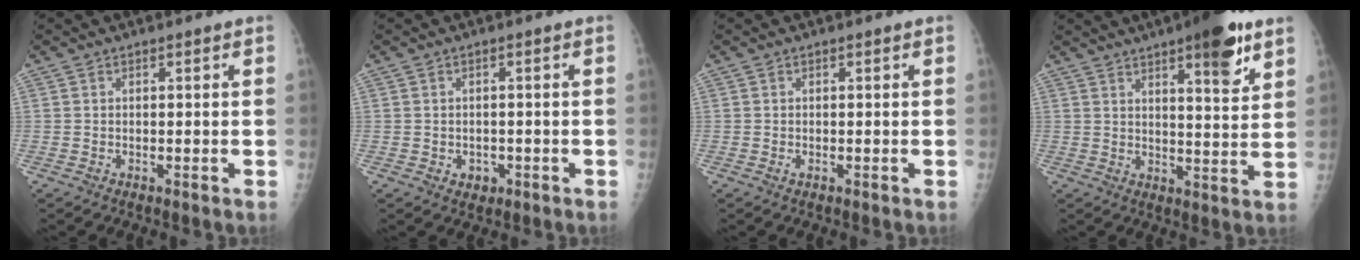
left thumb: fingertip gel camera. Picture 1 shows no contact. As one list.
[{"total": 2.6, "force": [-0.9, 2.2, 1.1], "torque": [-0.004, 0.004, -0.005]}, {"total": 0.8, "force": [-0.2, 0.5, 0.6], "torque": [-0.008, -0.001, -0.004]}, {"total": 11.7, "force": [6.9, 3.0, 9.0], "torque": [-0.105, -0.035, 0.092]}]